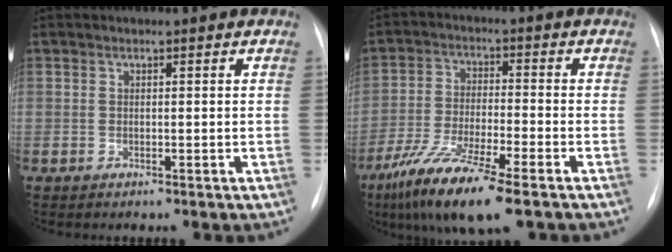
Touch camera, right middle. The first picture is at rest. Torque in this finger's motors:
{"motor_torque": [1.29, -0.85, 0.52, 0.21]}